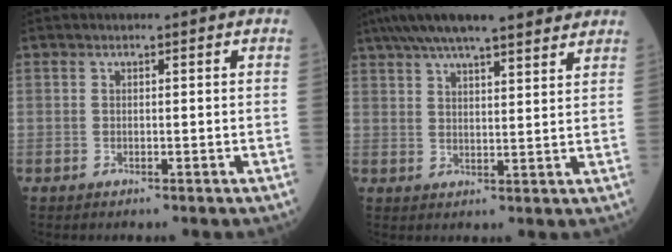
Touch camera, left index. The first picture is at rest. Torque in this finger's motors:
{"motor_torque": [0.31, -0.77, 0.78, 0.21]}